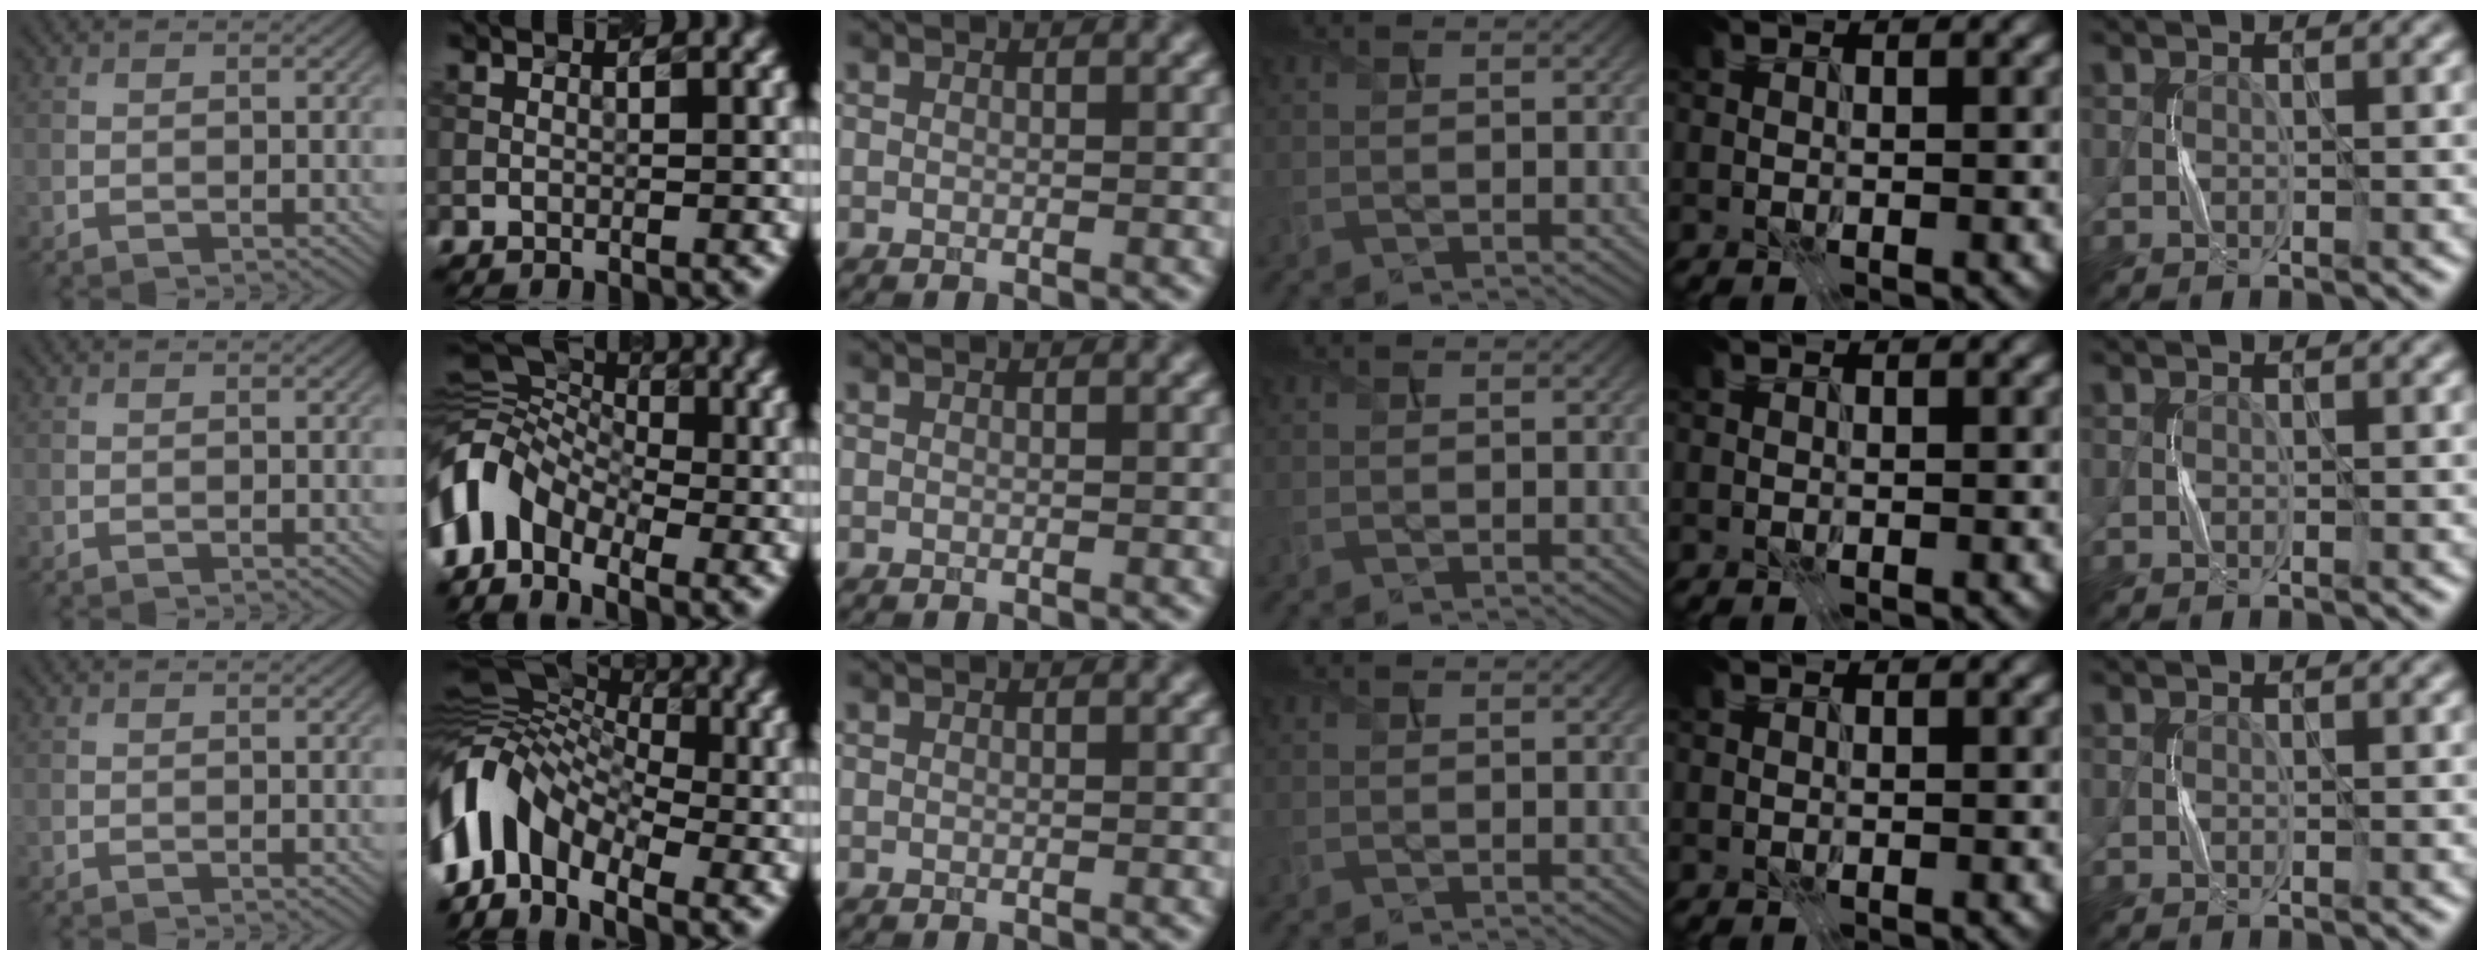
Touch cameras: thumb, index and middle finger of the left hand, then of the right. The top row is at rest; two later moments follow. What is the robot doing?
{"motion": "press", "object": "sticky note"}